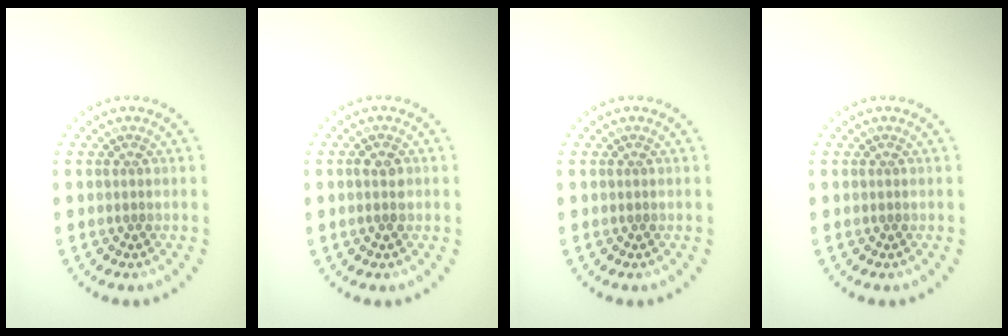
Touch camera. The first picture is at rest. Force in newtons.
{"total": 1.5, "press": 1.5, "slide": 0.3}
{"total": 0.0}
{"total": 0.0}